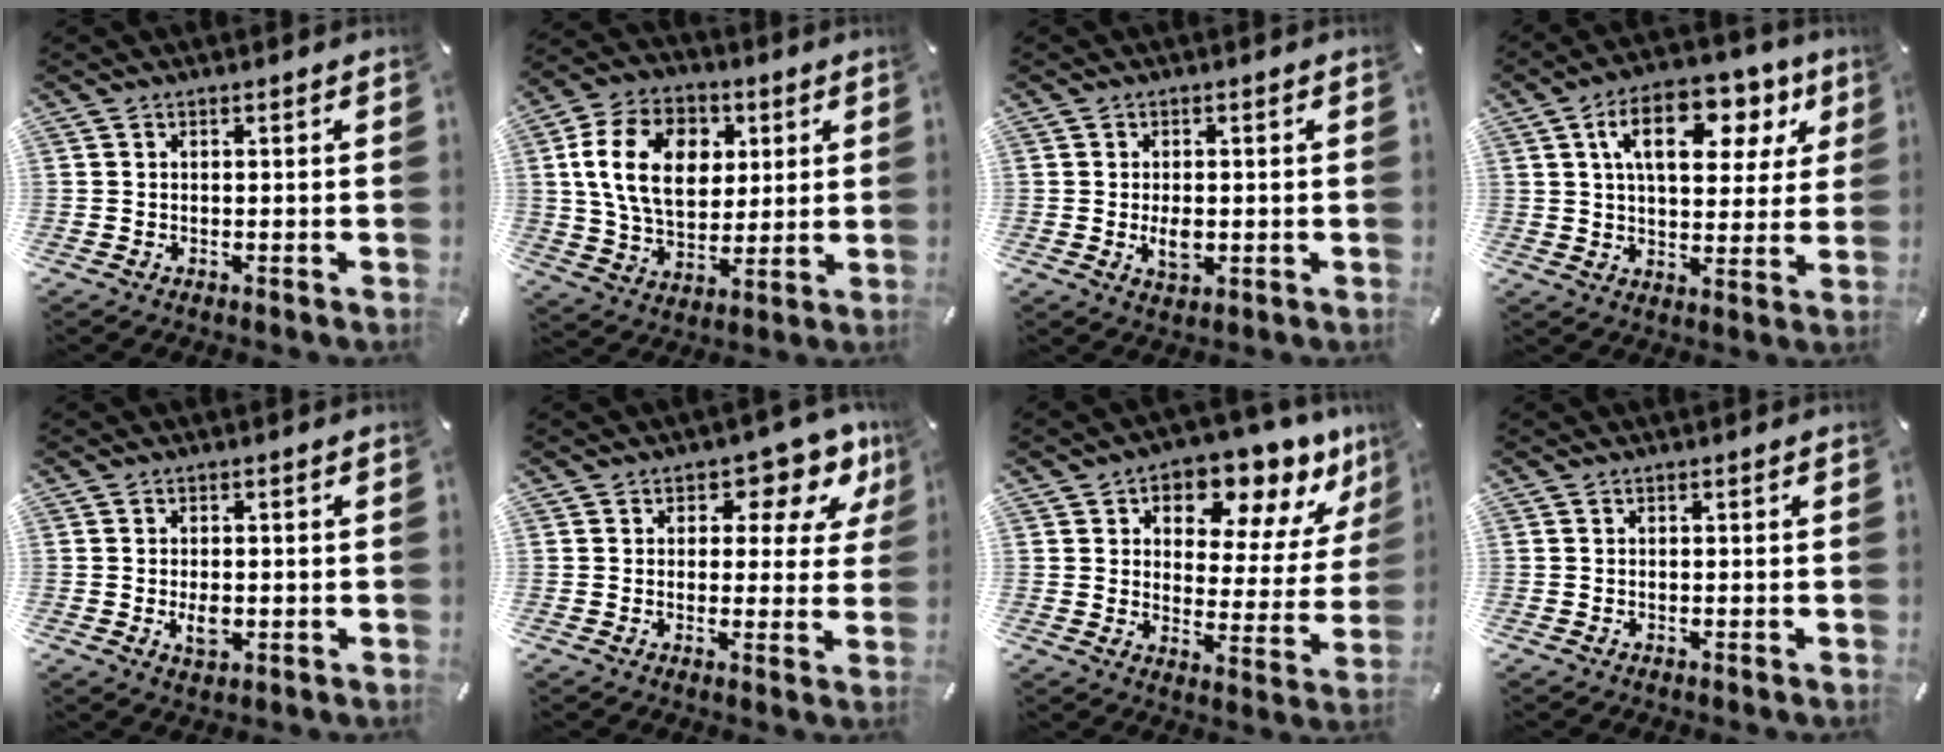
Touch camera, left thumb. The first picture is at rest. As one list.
[{"total": 16.5, "force": [4.0, 12.1, 10.5], "torque": [-0.195, 0.014, 0.071]}, {"total": 3.8, "force": [-0.3, 2.2, 3.0], "torque": [-0.069, -0.009, -0.012]}, {"total": 16.0, "force": [7.1, 8.8, 11.3], "torque": [-0.178, -0.013, 0.116]}, {"total": 3.5, "force": [-0.4, 2.1, 2.7], "torque": [-0.057, -0.007, -0.011]}, {"total": 9.0, "force": [4.9, 5.3, 5.4], "torque": [-0.061, -0.034, 0.079]}, {"total": 11.5, "force": [8.6, 5.6, 5.3], "torque": [-0.063, -0.076, 0.142]}, {"total": 0.0}]